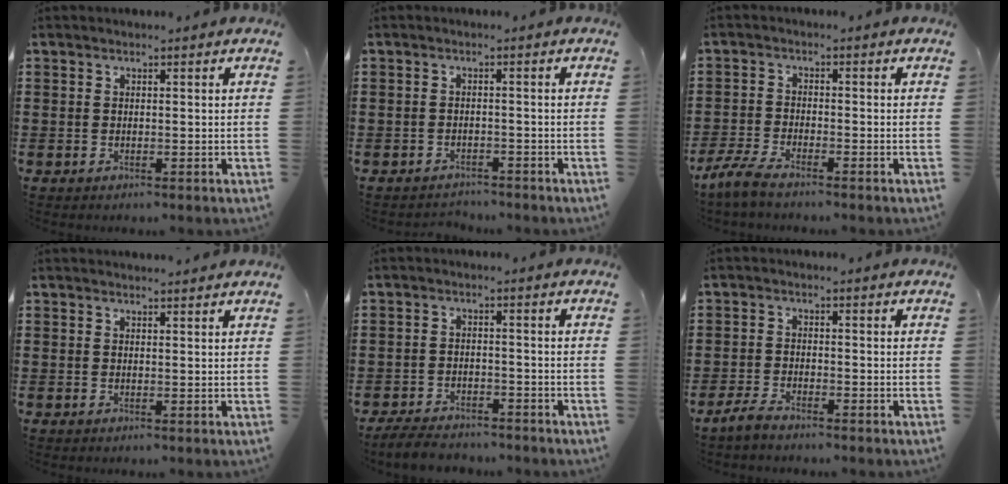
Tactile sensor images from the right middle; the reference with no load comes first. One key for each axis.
{"total": 1.8, "fx": -1.7, "fy": 0.3, "fz": -0.2, "tx": -0.002, "ty": 0.001, "tz": -0.040}
{"total": 4.0, "fx": -3.4, "fy": 0.4, "fz": 2.1, "tx": -0.062, "ty": -0.013, "tz": -0.074}
{"total": 0.9, "fx": 0.9, "fy": 0.0, "fz": 0.1, "tx": 0.003, "ty": -0.004, "tz": 0.015}
{"total": 3.7, "fx": -3.5, "fy": 0.8, "fz": 0.7, "tx": -0.020, "ty": 0.003, "tz": -0.075}
{"total": 2.6, "fx": -2.3, "fy": 0.4, "fz": 1.3, "tx": -0.044, "ty": -0.002, "tz": -0.052}